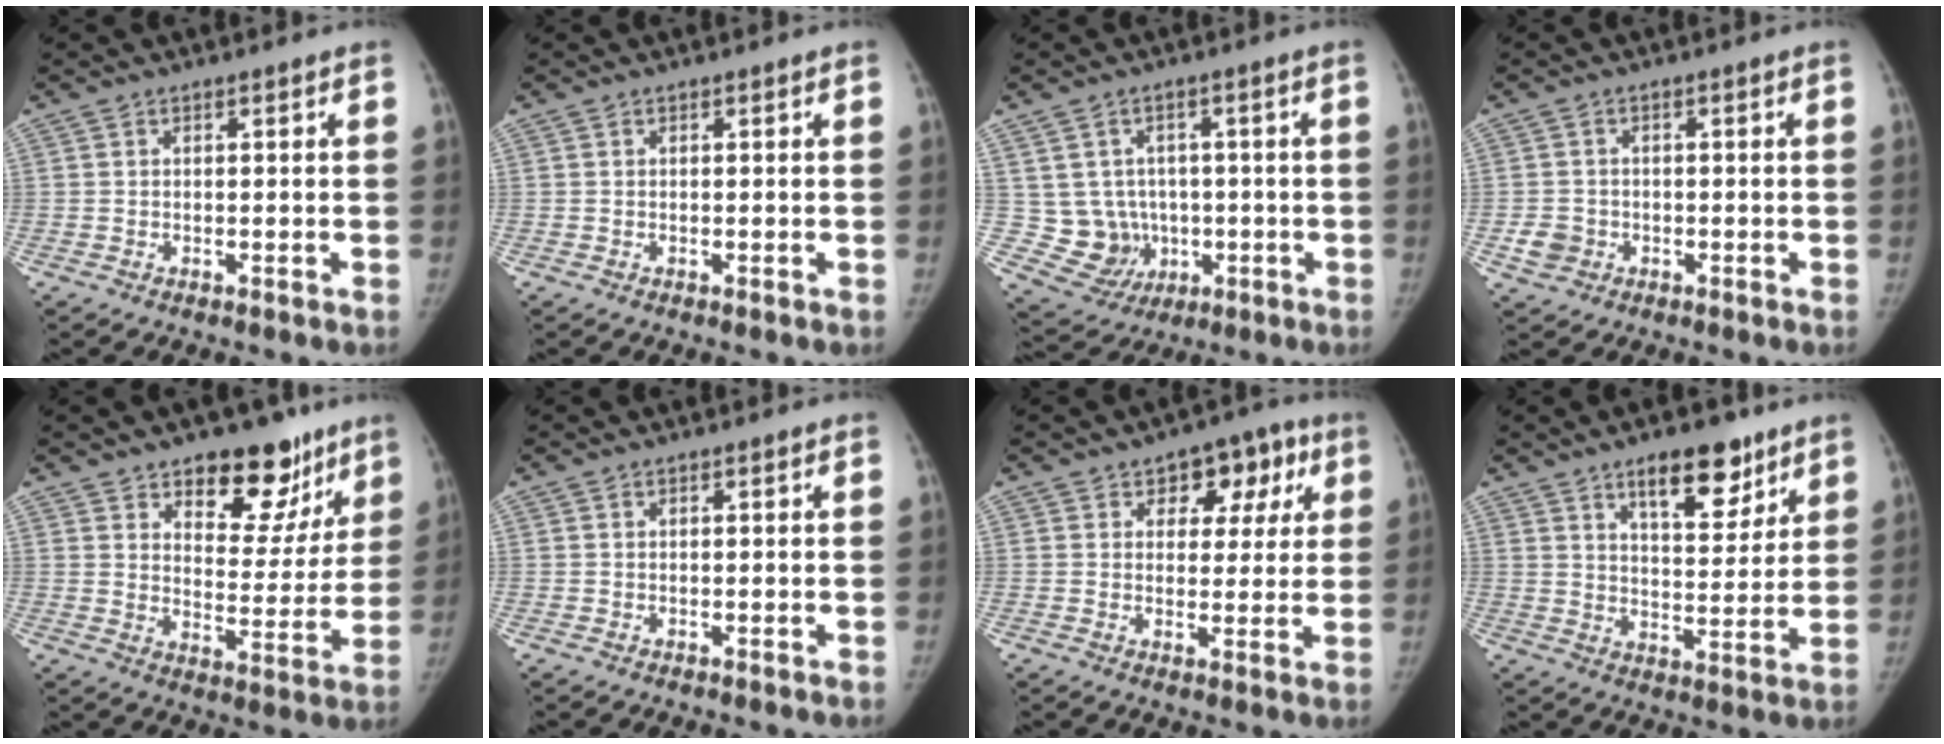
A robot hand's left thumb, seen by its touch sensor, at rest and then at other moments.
{"total": 0.0}
{"total": 8.7, "force": [-0.3, 8.2, 2.9], "torque": [-0.011, 0.003, 0.015]}
{"total": 3.3, "force": [-1.1, 3.0, 1.0], "torque": [-0.008, 0.007, -0.018]}
{"total": 15.1, "force": [9.9, 8.2, 7.9], "torque": [-0.033, -0.054, 0.145]}
{"total": 0.0}
{"total": 9.0, "force": [3.8, 6.1, 5.4], "torque": [-0.014, -0.006, 0.043]}
{"total": 11.9, "force": [7.5, 5.0, 7.7], "torque": [-0.080, -0.043, 0.119]}